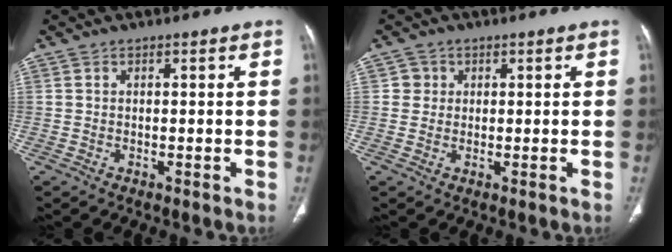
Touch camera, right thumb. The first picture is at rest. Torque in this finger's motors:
{"motor_torque": [-0.19, -0.33, 0.54, -0.35, 0.03]}